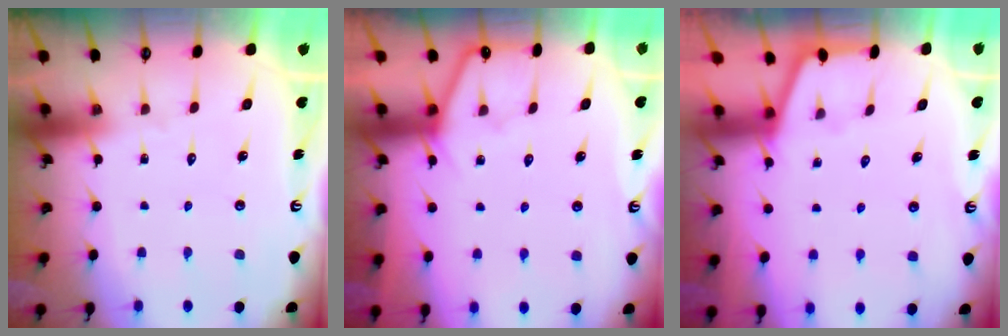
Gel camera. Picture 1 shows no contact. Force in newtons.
{"total": 5.6, "press": 5.5, "slide": 0.8}
{"total": 1.2, "press": 1.1, "slide": 0.3}